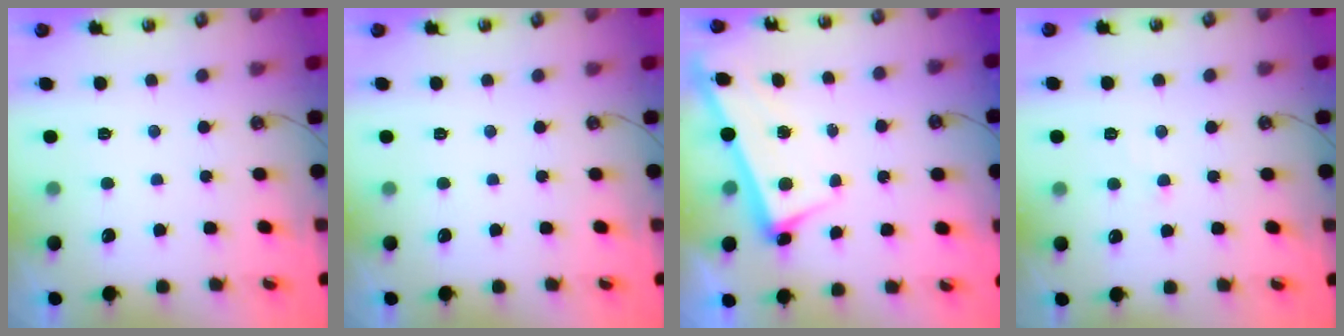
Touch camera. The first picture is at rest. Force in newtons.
{"total": 0.0}
{"total": 2.6, "press": 2.5, "slide": 0.6}
{"total": 0.9, "press": 0.9, "slide": 0.3}